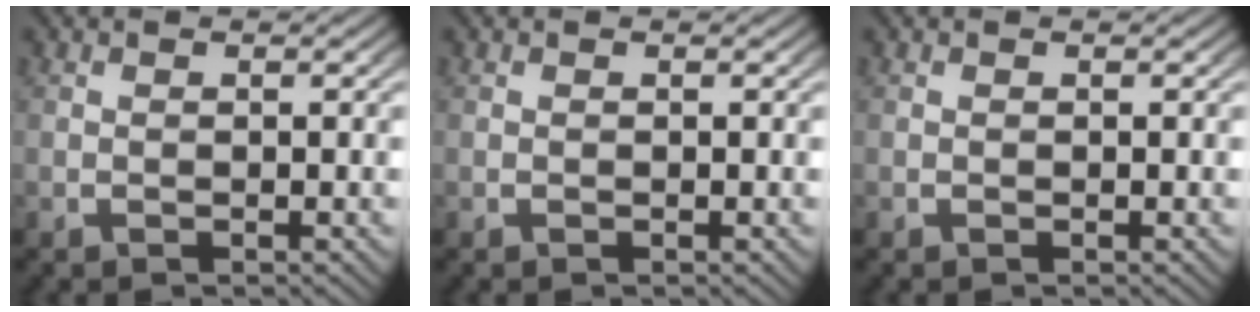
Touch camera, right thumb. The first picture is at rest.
{"total": 0.0}
{"total": 0.0}